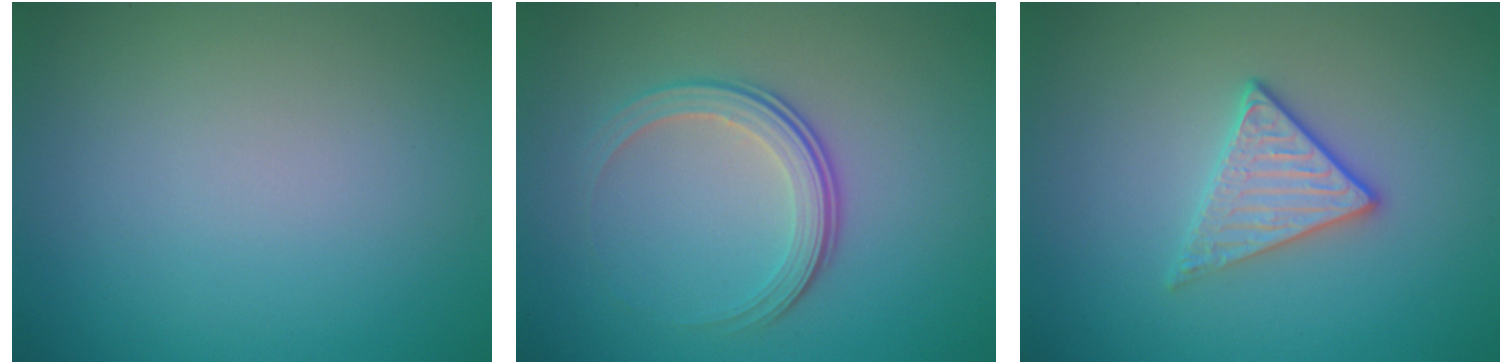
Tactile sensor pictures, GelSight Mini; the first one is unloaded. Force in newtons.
{"total": 3.6, "press": 2.4, "slide": 2.7}
{"total": 2.7, "press": 2.4, "slide": 1.2}